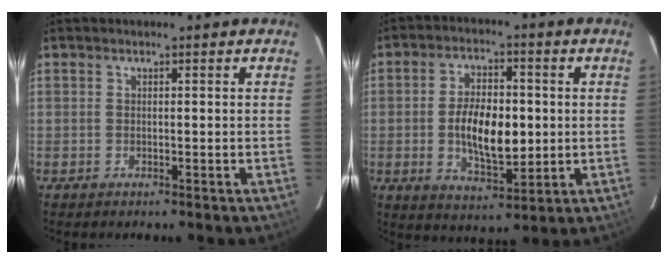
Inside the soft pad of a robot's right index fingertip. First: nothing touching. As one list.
[{"total": 11.2, "force": [-0.6, 5.6, 9.7], "torque": [-0.177, 0.003, -0.003]}]